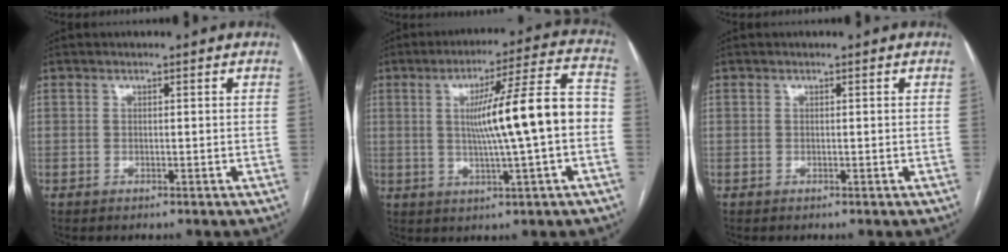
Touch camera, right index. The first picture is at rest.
{"total": 13.6, "force": [-0.4, 0.1, 13.6], "torque": [-0.208, 0.019, -0.006]}
{"total": 0.0}